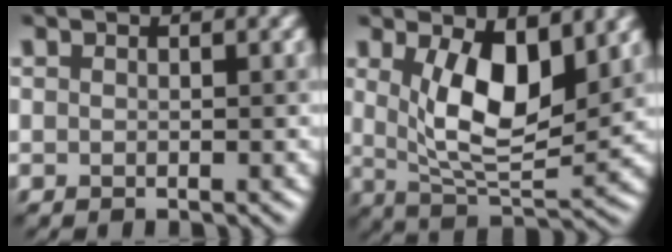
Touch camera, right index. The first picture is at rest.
{"total": 7.6, "force": [2.2, 3.1, 6.5], "torque": [-0.120, -0.014, 0.044]}